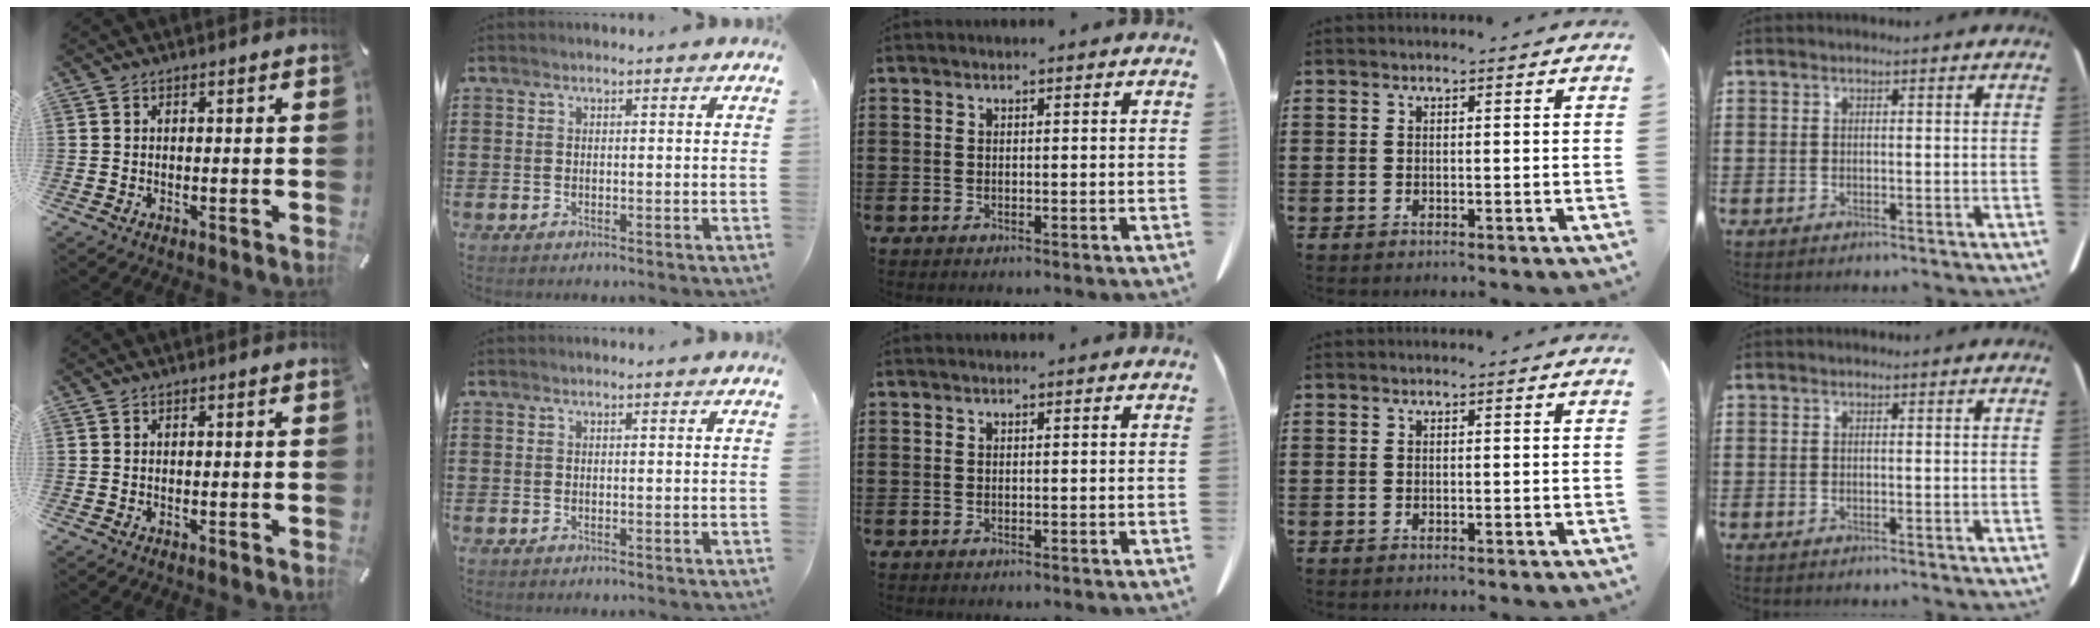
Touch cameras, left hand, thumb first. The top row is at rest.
{}